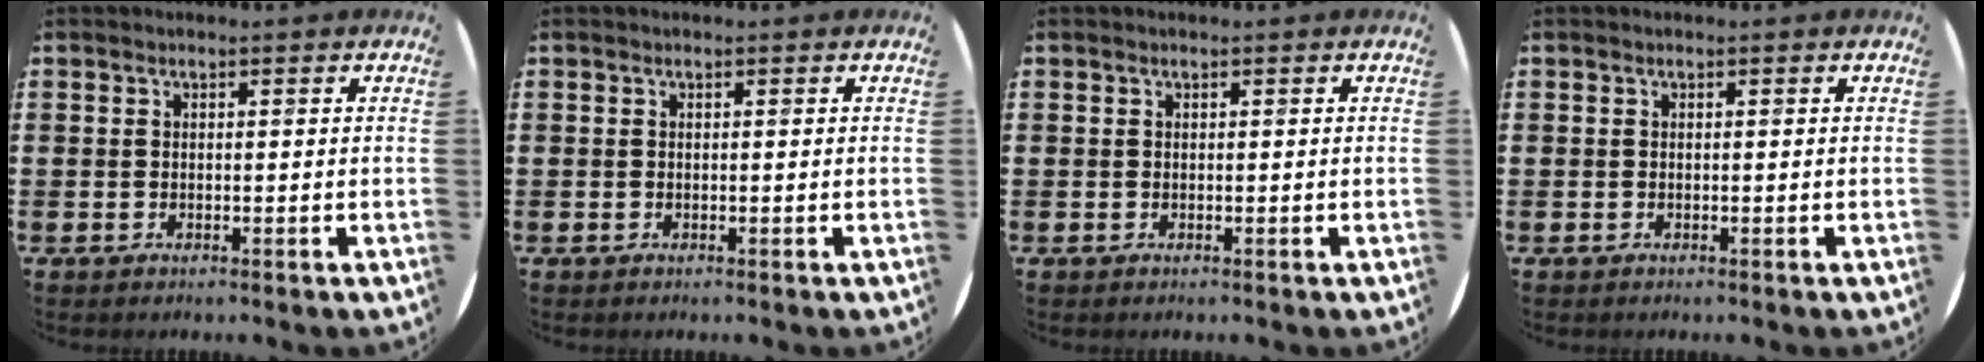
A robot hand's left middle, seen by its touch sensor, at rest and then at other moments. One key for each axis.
{"total": 0.0}
{"total": 0.0}
{"total": 0.0}